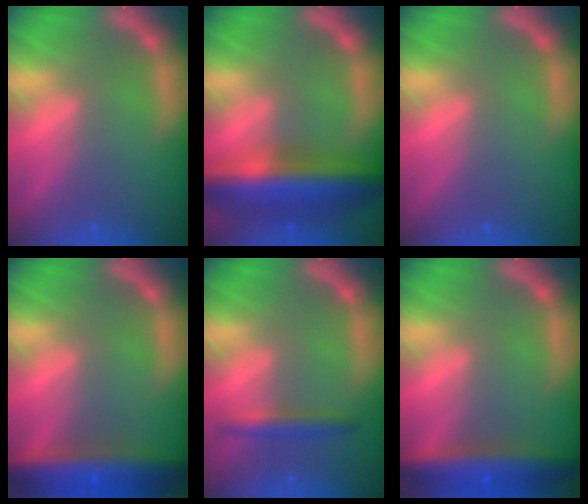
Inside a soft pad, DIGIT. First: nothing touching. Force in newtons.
{"total": 9.5}
{"total": 0.0}
{"total": 8.6}
{"total": 2.4}
{"total": 7.0}